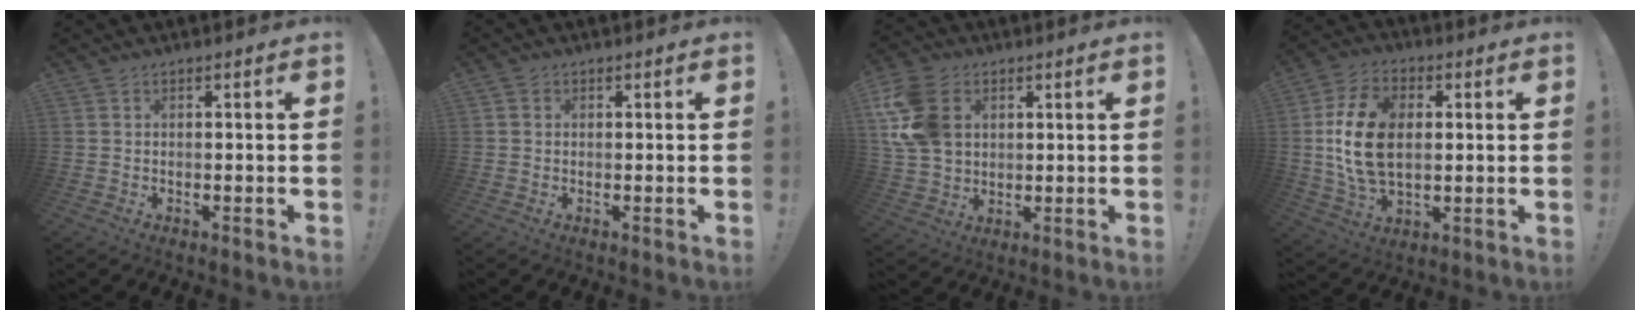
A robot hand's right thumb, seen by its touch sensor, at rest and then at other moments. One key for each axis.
{"total": 1.0, "fx": 0.3, "fy": 0.9, "fz": 0.4, "tx": -0.007, "ty": 0.002, "tz": 0.005}
{"total": 15.7, "fx": 4.5, "fy": 11.8, "fz": 9.4, "tx": -0.186, "ty": -0.008, "tz": 0.092}
{"total": 17.9, "fx": 1.3, "fy": 11.7, "fz": 13.5, "tx": -0.254, "ty": 0.006, "tz": 0.024}